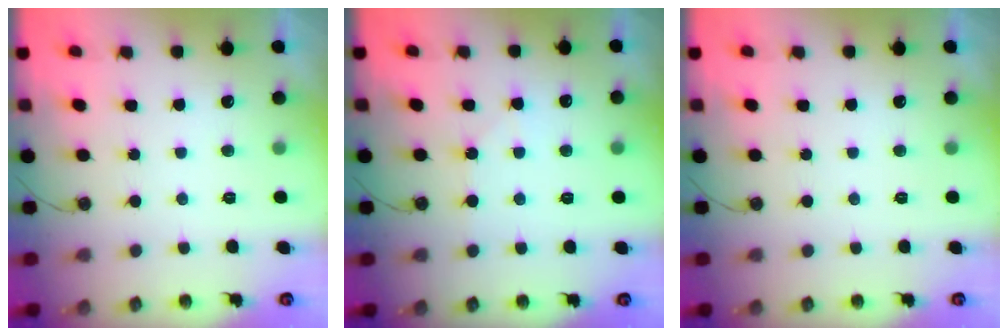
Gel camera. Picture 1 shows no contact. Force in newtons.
{"total": 3.4, "press": 3.3, "slide": 0.6}
{"total": 0.0}